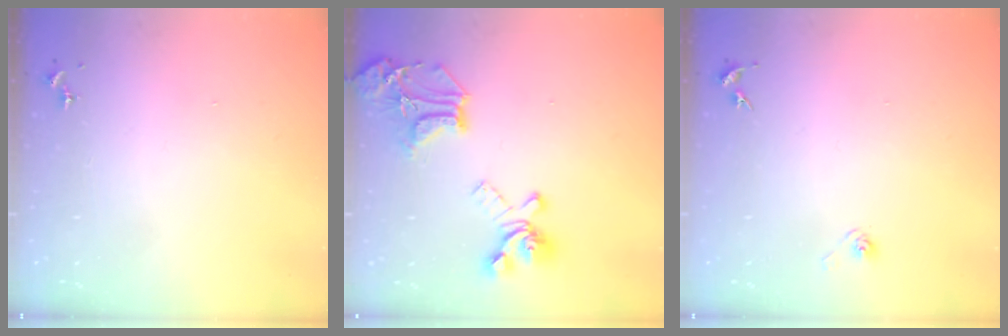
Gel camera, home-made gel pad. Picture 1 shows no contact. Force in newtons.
{"total": 20.8, "press": 20.7, "slide": 1.6}
{"total": 2.9, "press": 2.6, "slide": 1.4}